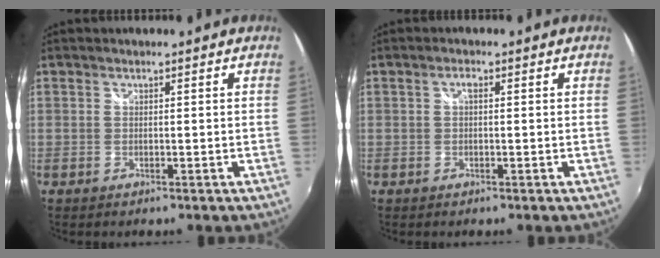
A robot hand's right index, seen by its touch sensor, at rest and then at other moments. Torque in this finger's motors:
{"motor_torque": [0.17, -0.08, 0.11, 0.03]}